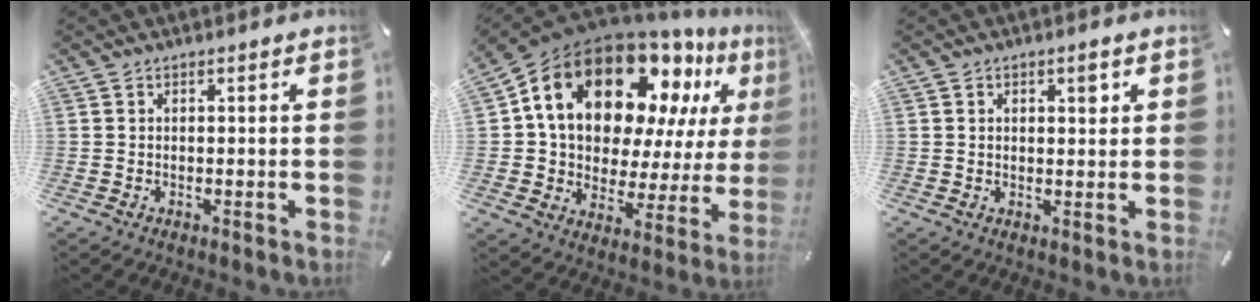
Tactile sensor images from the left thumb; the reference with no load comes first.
{"total": 22.5, "force": [11.8, 14.1, 13.0], "torque": [-0.223, -0.076, 0.205]}
{"total": 2.9, "force": [1.1, 1.6, 2.2], "torque": [-0.022, -0.004, 0.011]}